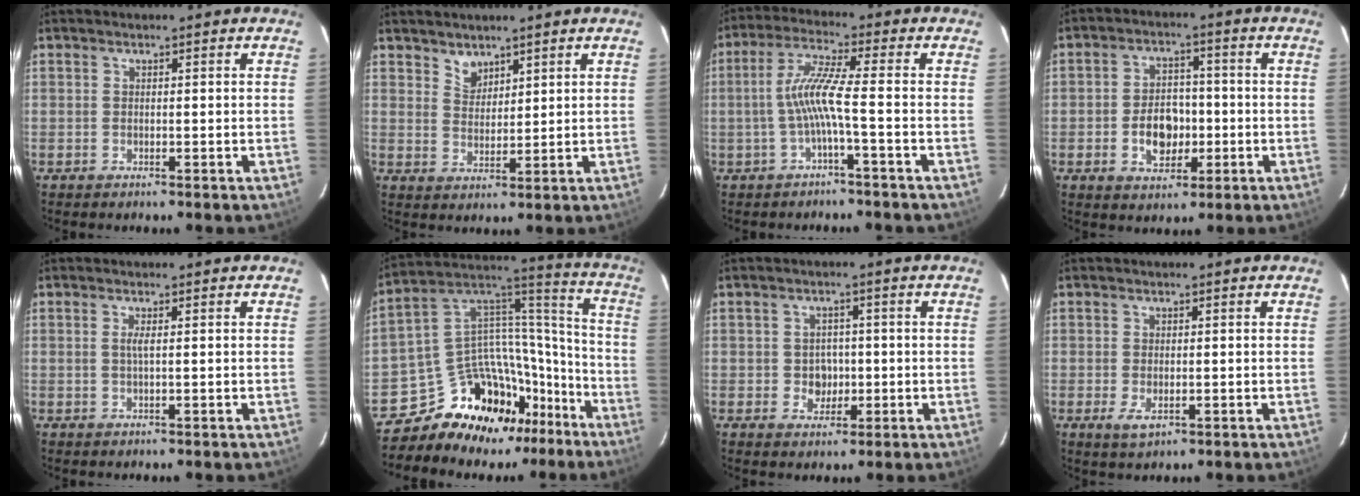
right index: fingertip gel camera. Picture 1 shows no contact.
{"total": 3.5, "force": [2.9, 1.9, 0.6], "torque": [-0.004, 0.005, 0.056]}
{"total": 6.9, "force": [-2.0, -0.7, 6.5], "torque": [-0.149, 0.007, -0.036]}
{"total": 8.0, "force": [-2.0, 5.6, 5.4], "torque": [-0.101, 0.014, -0.023]}
{"total": 1.1, "force": [0.2, -0.3, 1.0], "torque": [-0.020, -0.001, 0.002]}
{"total": 20.3, "force": [-15.8, 11.1, 6.4], "torque": [-0.111, 0.082, -0.241]}
{"total": 3.6, "force": [-0.4, 3.3, 1.2], "torque": [-0.024, 0.009, 0.001]}
{"total": 2.8, "force": [-0.7, 1.5, 2.2], "torque": [-0.041, -0.009, -0.008]}